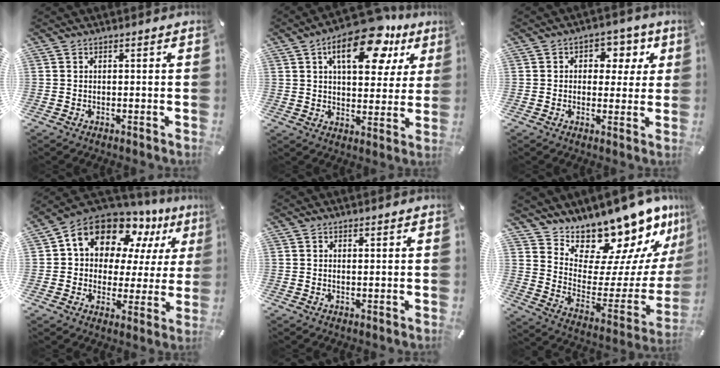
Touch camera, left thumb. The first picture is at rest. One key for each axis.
{"total": 17.5, "fx": 9.4, "fy": 8.9, "fz": 11.8, "tx": -0.165, "ty": -0.043, "tz": 0.151}
{"total": 6.5, "fx": 1.6, "fy": 5.5, "fz": 3.1, "tx": -0.021, "ty": -0.008, "tz": 0.017}
{"total": 13.6, "fx": 9.1, "fy": 8.7, "fz": 5.1, "tx": -0.102, "ty": -0.067, "tz": 0.167}
{"total": 0.9, "fx": 0.6, "fy": 0.1, "fz": 0.6, "tx": -0.012, "ty": -0.001, "tz": 0.010}
{"total": 16.0, "fx": 15.1, "fy": 4.8, "fz": 2.1, "tx": -0.031, "ty": -0.157, "tz": 0.253}